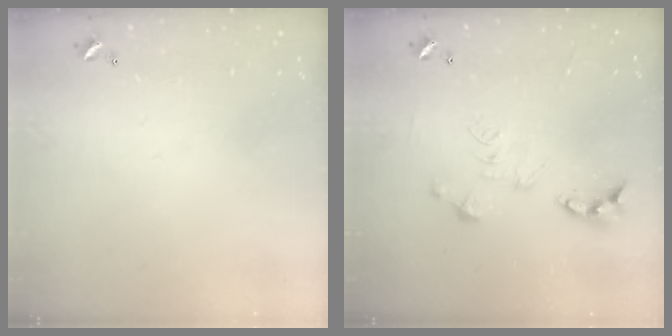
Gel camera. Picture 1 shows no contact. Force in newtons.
{"total": 0.0}